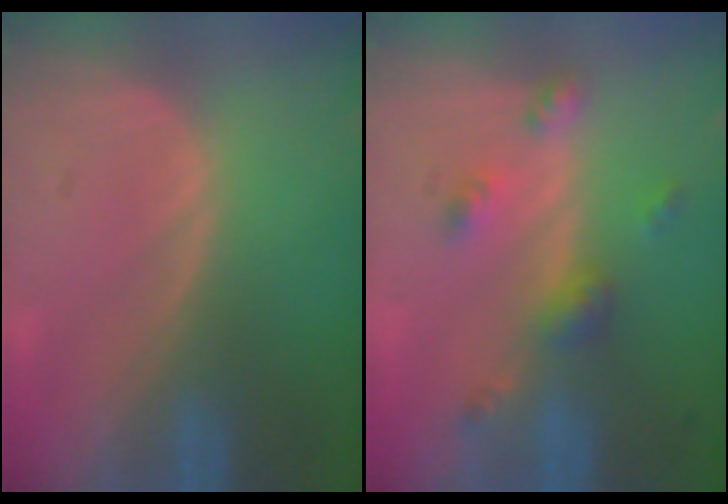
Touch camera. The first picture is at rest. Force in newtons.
{"total": 5.0, "press": 4.4, "slide": 2.3}